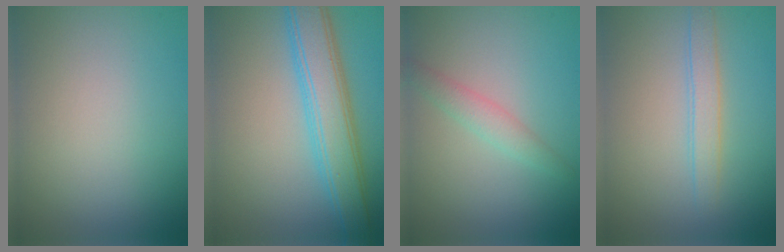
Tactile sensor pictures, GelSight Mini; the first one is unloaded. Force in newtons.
{"total": 6.0, "press": 6.0, "slide": 0.1}
{"total": 1.9, "press": 1.9, "slide": 0.0}
{"total": 1.9, "press": 1.9, "slide": 0.0}